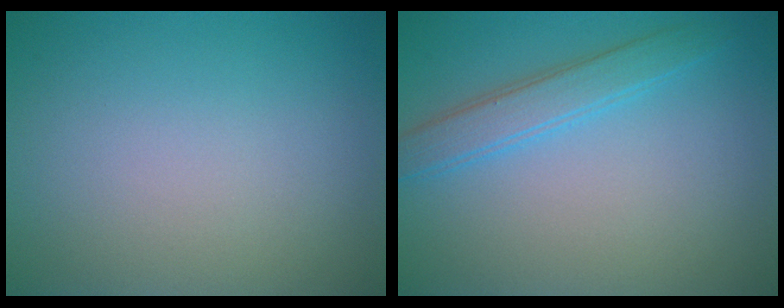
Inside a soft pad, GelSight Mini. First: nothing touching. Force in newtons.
{"total": 2.9, "press": 2.9, "slide": 0.0}